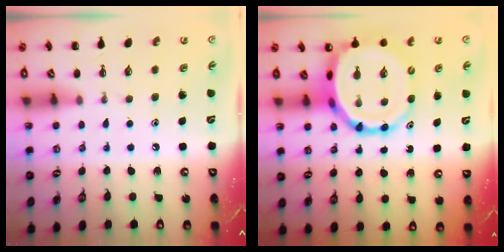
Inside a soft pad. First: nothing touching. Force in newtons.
{"total": 11.3, "press": 10.8, "slide": 3.1}